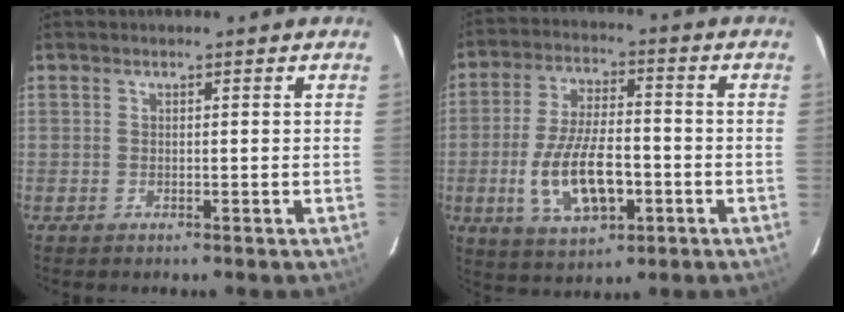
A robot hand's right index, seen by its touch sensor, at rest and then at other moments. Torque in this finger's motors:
{"motor_torque": [0.54, -0.25, 0.54, 0.19]}